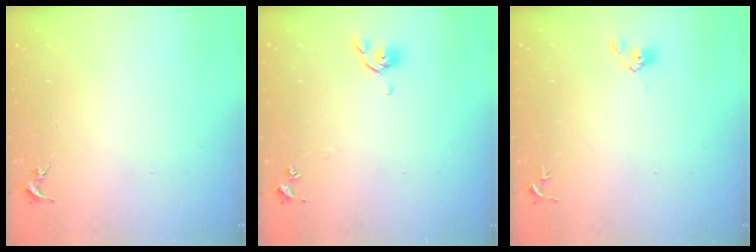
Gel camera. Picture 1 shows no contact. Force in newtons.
{"total": 5.6, "press": 5.6, "slide": 0.9}
{"total": 4.8, "press": 4.8, "slide": 0.6}